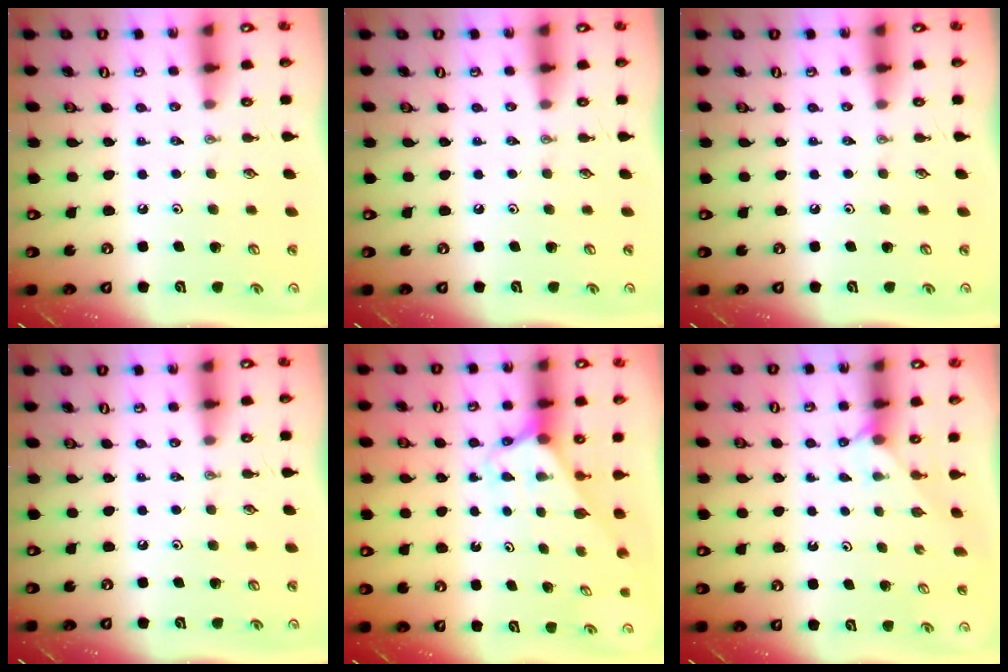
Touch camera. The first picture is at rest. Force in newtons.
{"total": 0.0}
{"total": 0.0}
{"total": 0.0}
{"total": 2.5, "press": 2.5, "slide": 0.2}
{"total": 2.1, "press": 2.1, "slide": 0.1}